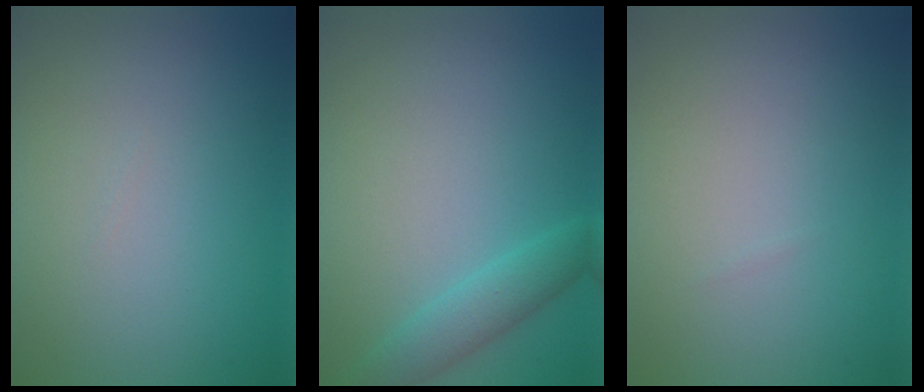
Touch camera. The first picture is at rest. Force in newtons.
{"total": 2.6, "press": 2.6, "slide": 0.1}
{"total": 0.0}